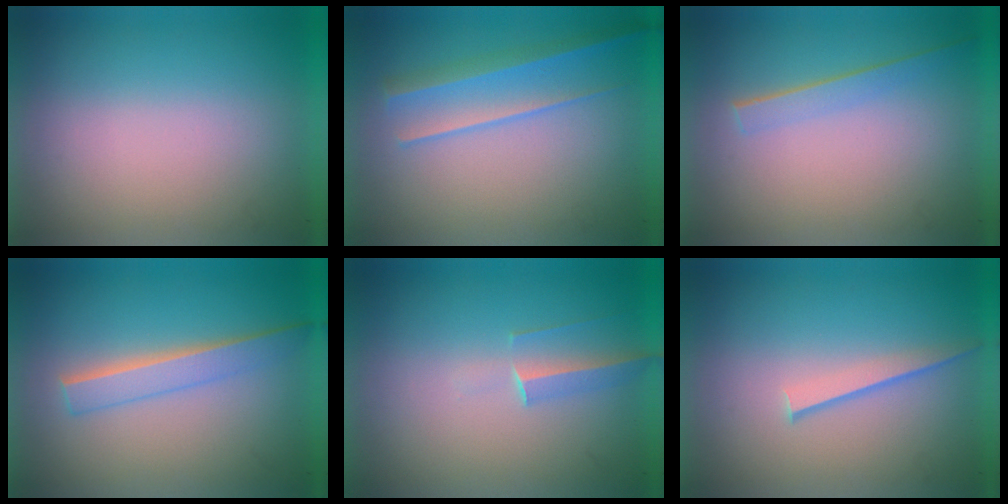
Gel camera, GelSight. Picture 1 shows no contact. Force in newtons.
{"total": 2.2}
{"total": 1.5}
{"total": 2.1}
{"total": 1.4}
{"total": 1.1}